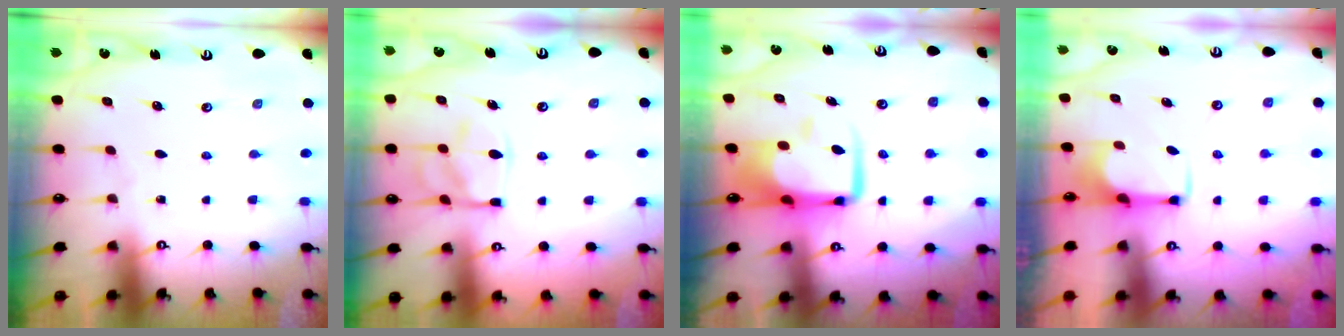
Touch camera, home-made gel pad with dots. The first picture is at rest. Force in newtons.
{"total": 13.6, "press": 13.5, "slide": 1.5}
{"total": 9.7, "press": 9.6, "slide": 1.3}
{"total": 2.7, "press": 2.6, "slide": 0.9}